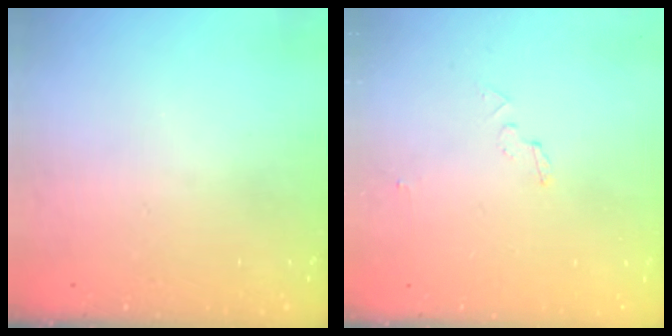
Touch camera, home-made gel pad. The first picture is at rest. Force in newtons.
{"total": 3.2, "press": 3.2, "slide": 0.3}